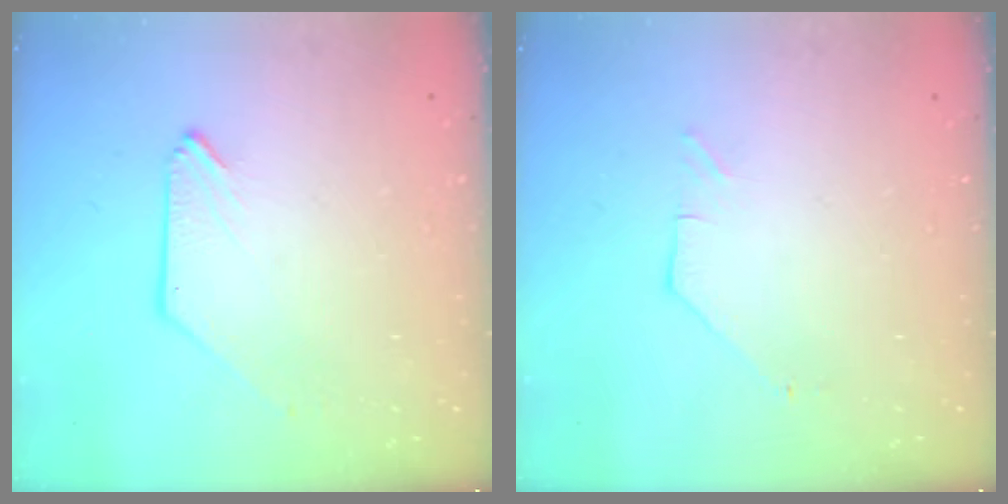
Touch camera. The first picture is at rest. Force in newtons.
{"total": 0.7, "press": 0.7, "slide": 0.2}